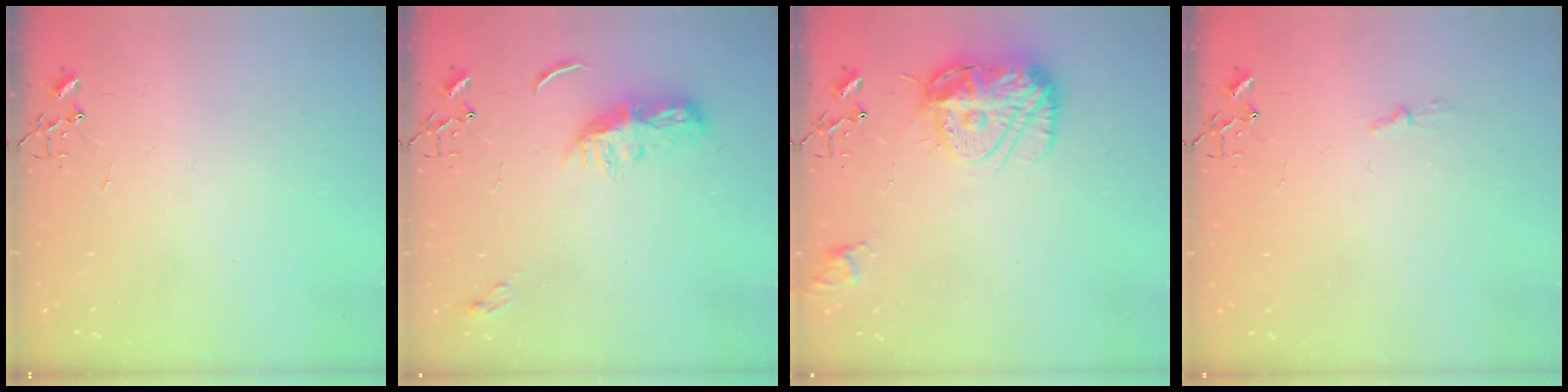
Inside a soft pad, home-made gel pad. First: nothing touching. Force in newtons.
{"total": 8.2, "press": 8.2, "slide": 0.4}
{"total": 14.7, "press": 14.7, "slide": 1.0}
{"total": 3.8, "press": 3.7, "slide": 0.5}